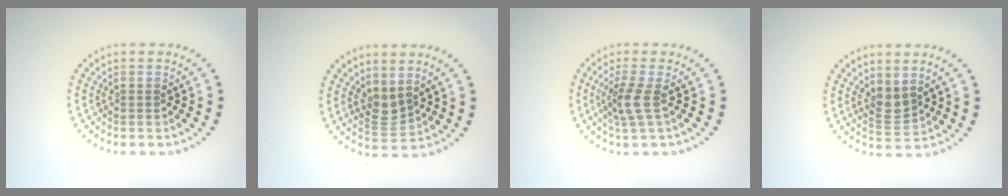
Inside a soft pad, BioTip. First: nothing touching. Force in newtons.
{"total": 2.0, "press": 1.6, "slide": 1.2}
{"total": 2.3, "press": 1.7, "slide": 1.5}
{"total": 2.1, "press": 1.8, "slide": 1.2}